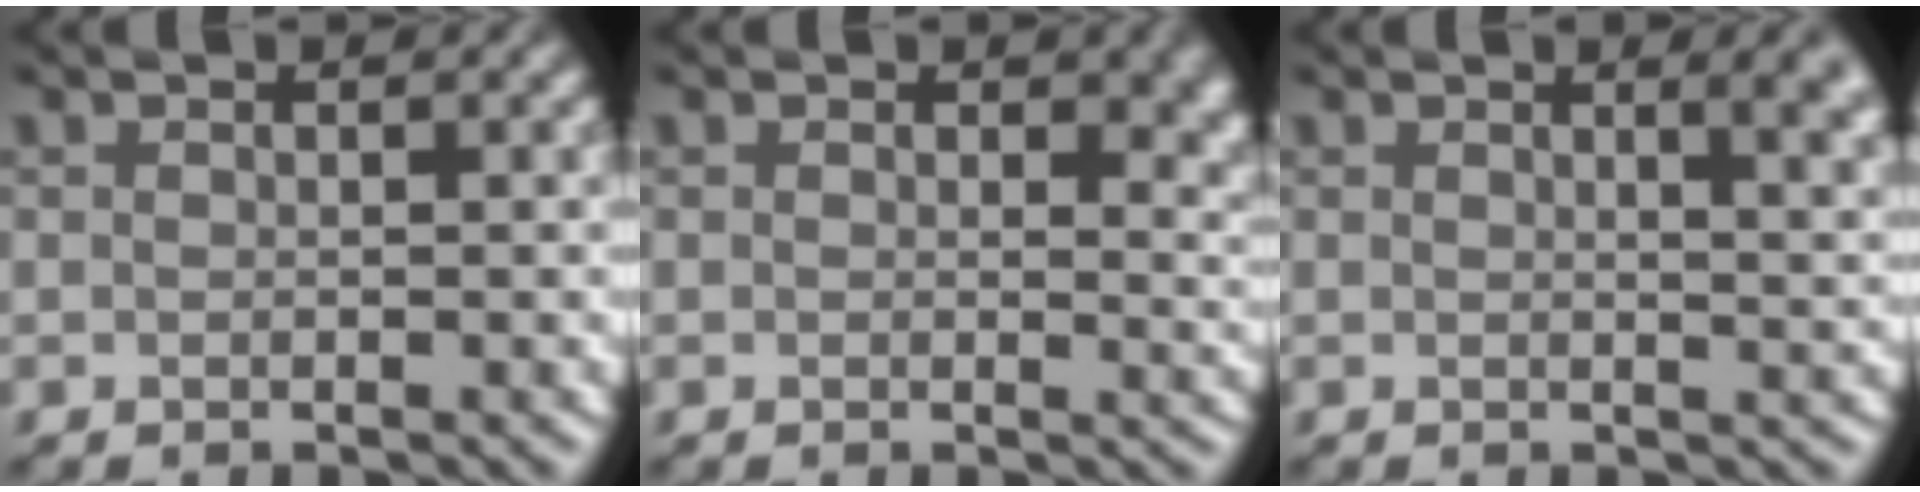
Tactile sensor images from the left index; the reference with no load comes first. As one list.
[{"total": 3.0, "force": [0.8, 1.8, 2.2], "torque": [-0.019, -0.009, 0.008]}, {"total": 4.3, "force": [1.9, 1.8, 3.4], "torque": [-0.015, 0.010, 0.018]}]